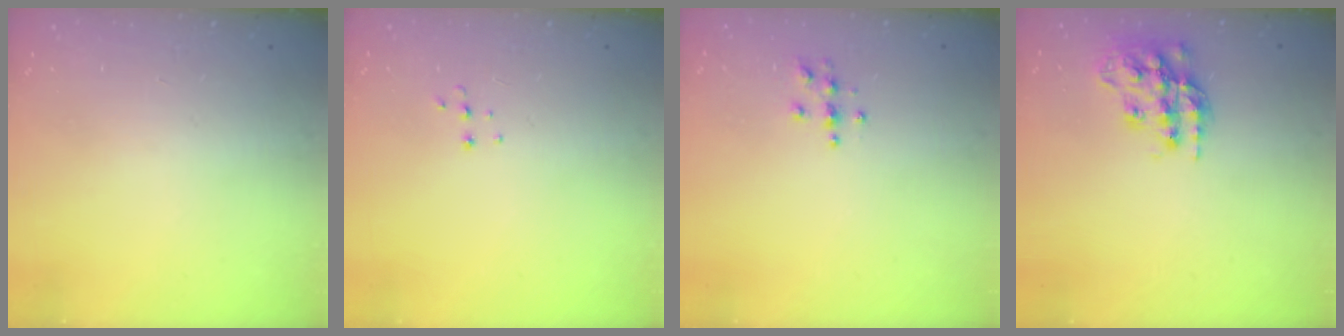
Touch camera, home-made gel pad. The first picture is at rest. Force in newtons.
{"total": 3.8, "press": 3.8, "slide": 0.3}
{"total": 4.0, "press": 4.0, "slide": 0.4}
{"total": 17.3, "press": 17.3, "slide": 1.4}